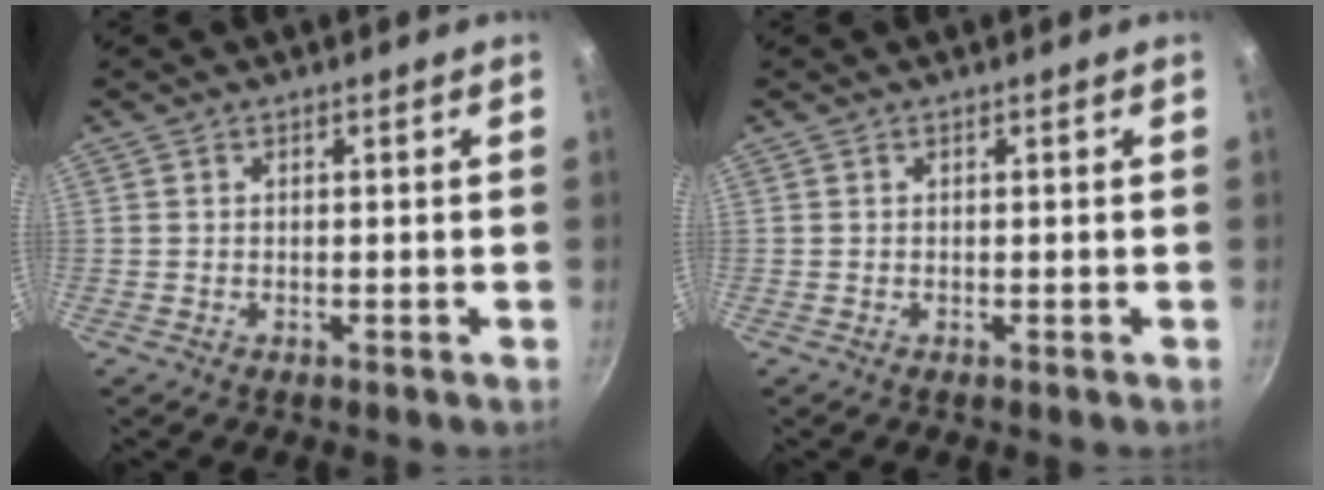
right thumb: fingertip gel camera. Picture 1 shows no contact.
{"total": 0.0}